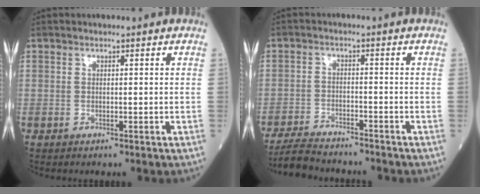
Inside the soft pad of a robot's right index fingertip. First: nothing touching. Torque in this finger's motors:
{"motor_torque": [-0.18, -0.37, 0.17, 0.04]}